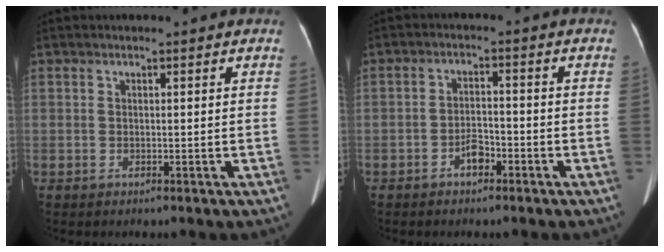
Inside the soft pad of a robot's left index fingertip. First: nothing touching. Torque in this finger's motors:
{"motor_torque": [0.02, 0.02, 0.01, 0.04]}